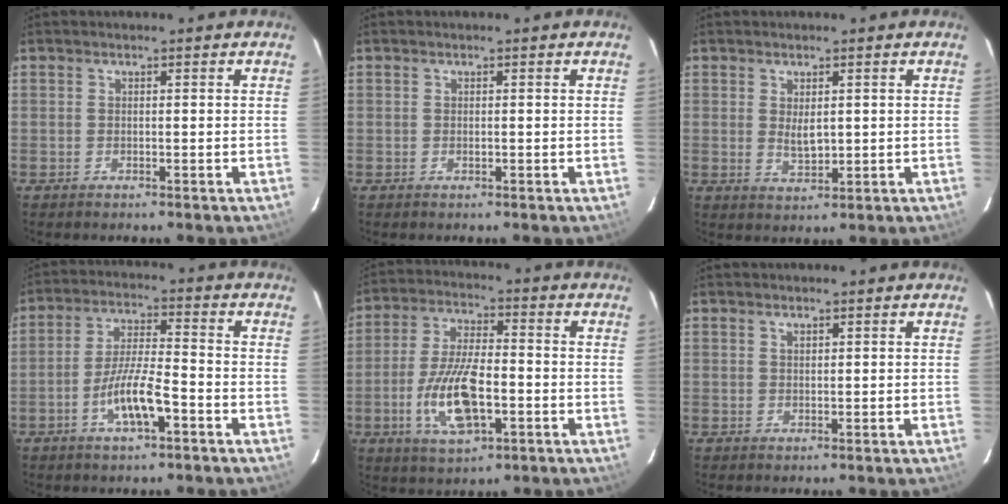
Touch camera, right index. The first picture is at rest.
{"total": 0.0}
{"total": 3.4, "force": [0.6, 1.8, 2.8], "torque": [-0.044, -0.008, 0.015]}
{"total": 8.5, "force": [-4.1, 1.6, 7.2], "torque": [-0.143, -0.003, -0.073]}
{"total": 12.8, "force": [-3.8, 5.0, 11.1], "torque": [-0.229, -0.008, -0.068]}
{"total": 0.8, "force": [0.6, 0.4, 0.4], "torque": [-0.005, 0.002, 0.011]}